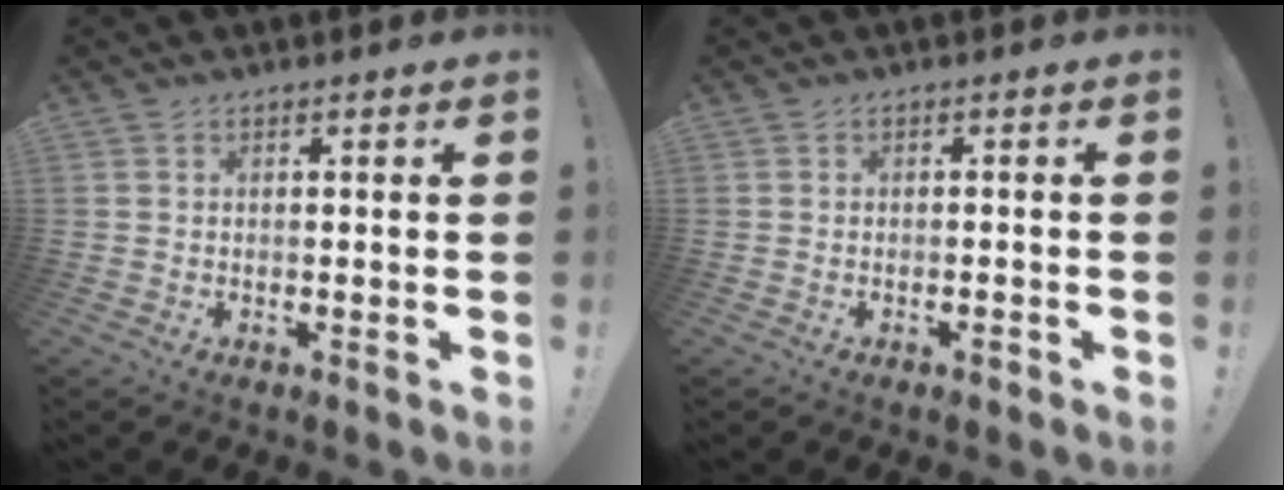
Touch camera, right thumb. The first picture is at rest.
{"total": 1.2, "force": [-0.9, 0.2, 0.8], "torque": [-0.015, 0.004, -0.014]}